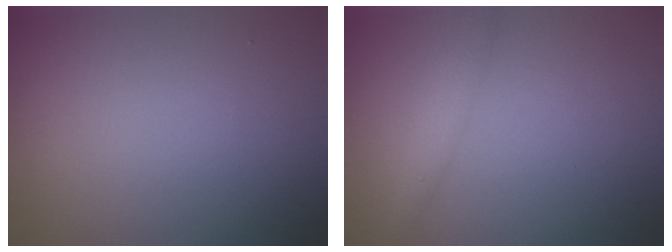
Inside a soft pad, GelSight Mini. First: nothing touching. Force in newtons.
{"total": 1.9, "press": 1.9, "slide": 0.1}